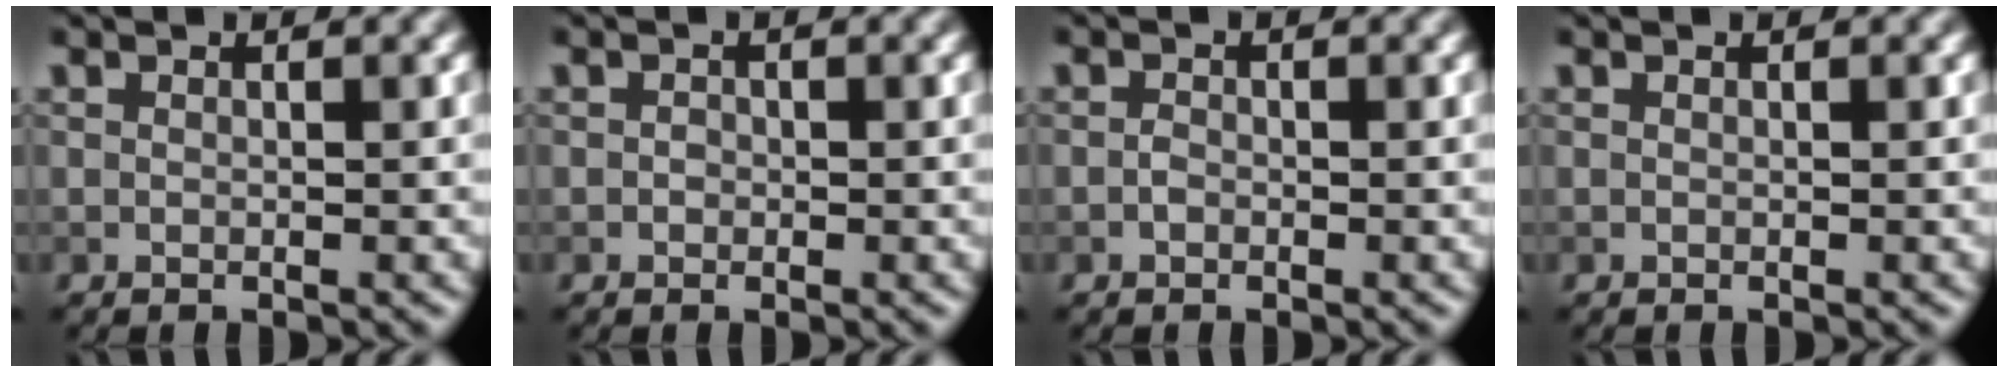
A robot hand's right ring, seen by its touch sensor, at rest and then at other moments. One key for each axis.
{"total": 0.6, "fx": -0.1, "fy": 0.6, "fz": 0.2, "tx": 0.000, "ty": -0.003, "tz": -0.004}
{"total": 0.7, "fx": -0.4, "fy": 0.5, "fz": 0.4, "tx": -0.007, "ty": 0.000, "tz": -0.008}
{"total": 0.0}